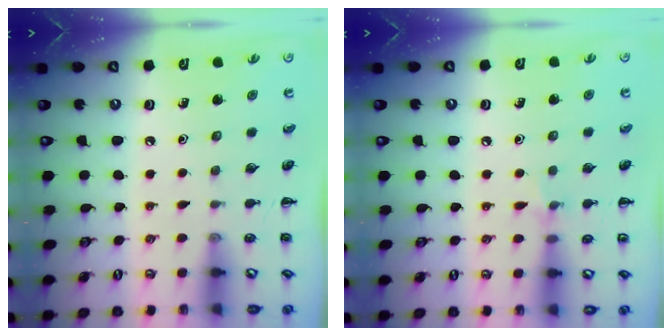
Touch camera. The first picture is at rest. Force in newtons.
{"total": 5.3, "press": 5.0, "slide": 1.8}